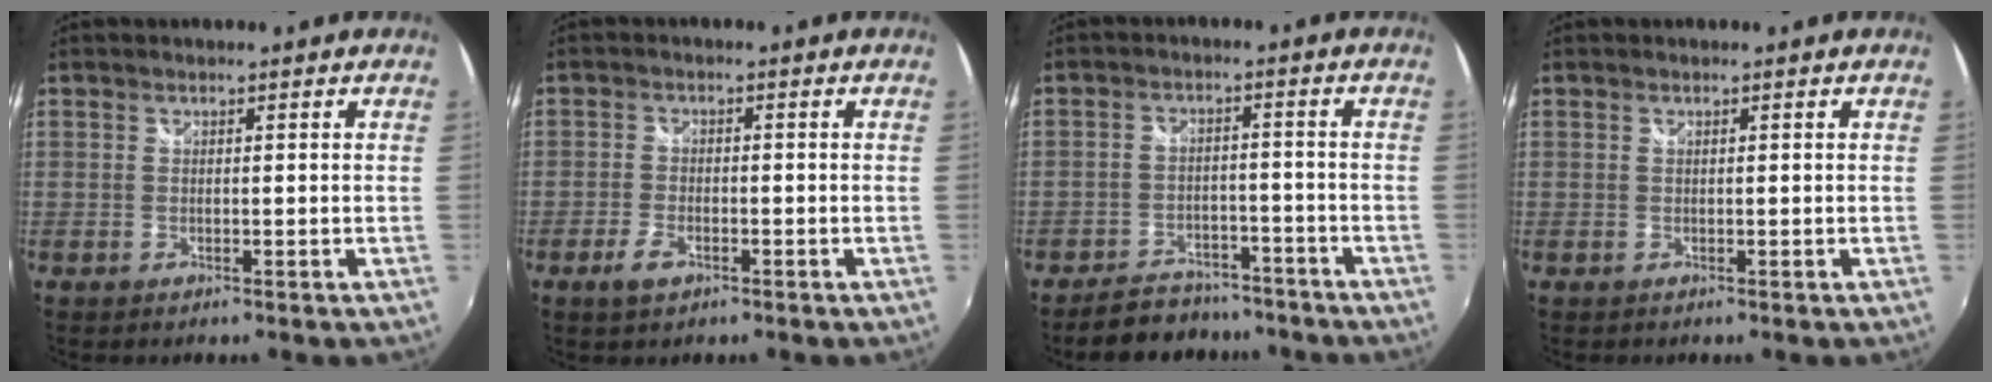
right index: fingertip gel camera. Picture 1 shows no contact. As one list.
[{"total": 3.7, "force": [-2.2, 1.9, 2.3], "torque": [-0.058, -0.003, -0.042]}, {"total": 10.6, "force": [-9.1, 4.7, 2.7], "torque": [-0.073, 0.013, -0.121]}, {"total": 0.0}]